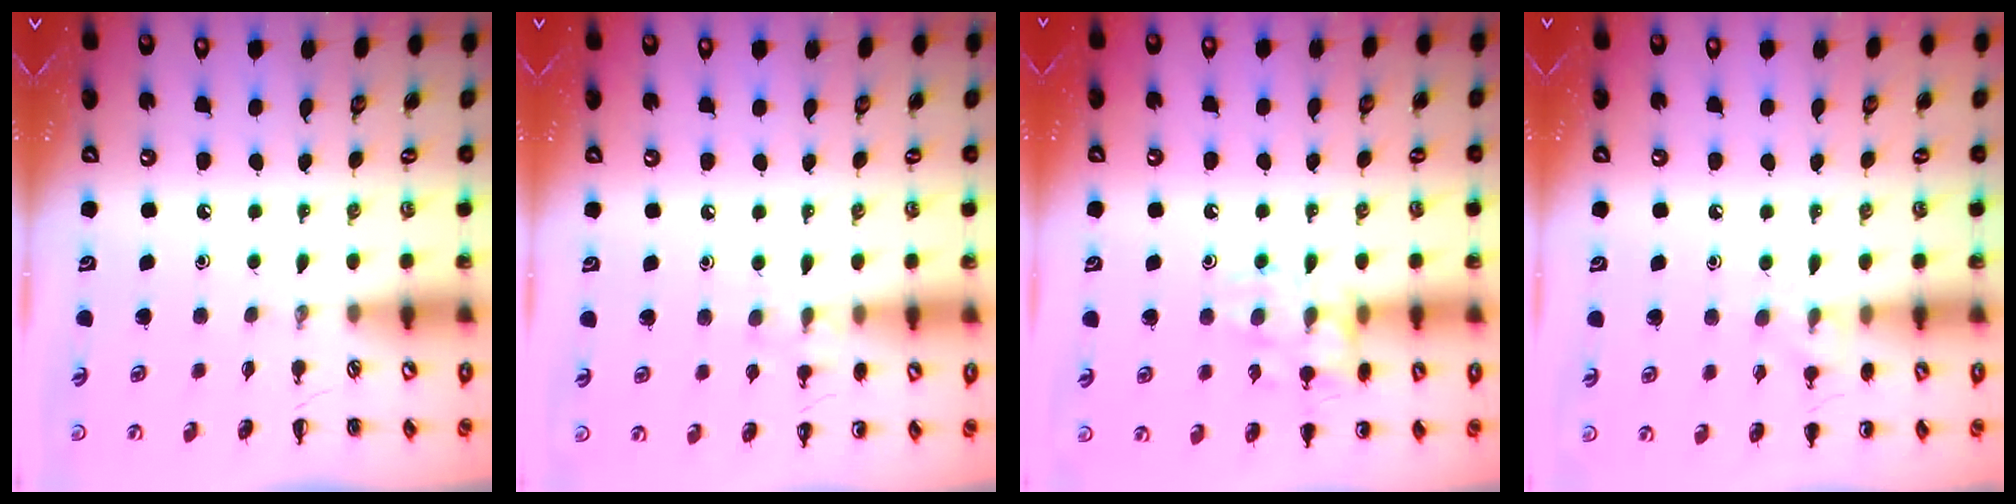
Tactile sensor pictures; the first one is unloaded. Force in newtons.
{"total": 5.3, "press": 5.0, "slide": 1.7}
{"total": 13.0, "press": 13.0, "slide": 1.3}
{"total": 7.7, "press": 7.3, "slide": 2.2}